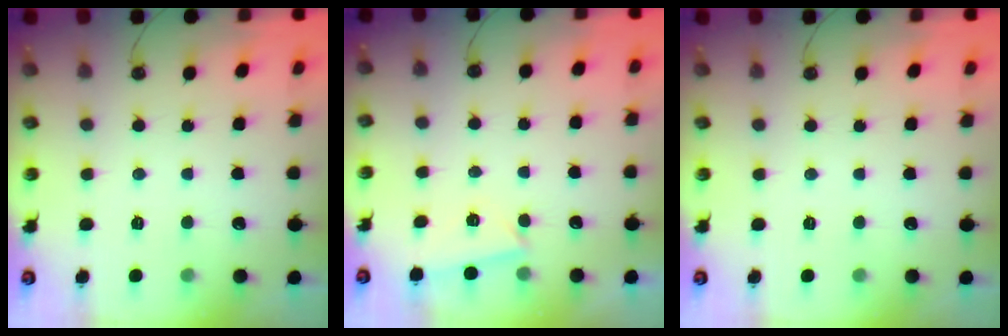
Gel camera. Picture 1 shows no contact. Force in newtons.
{"total": 2.9, "press": 2.8, "slide": 0.6}
{"total": 0.0}